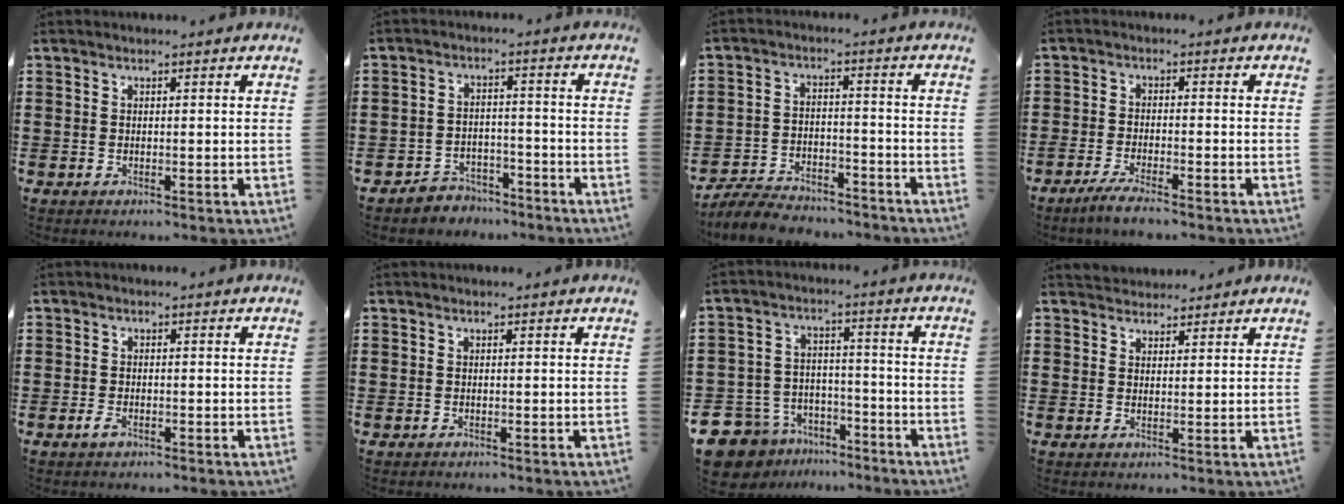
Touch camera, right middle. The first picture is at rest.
{"total": 3.7, "force": [-3.6, 1.0, -0.3], "torque": [-0.004, 0.004, -0.077]}
{"total": 6.2, "force": [-5.9, 1.2, 1.4], "torque": [-0.030, 0.010, -0.117]}
{"total": 3.4, "force": [-2.9, 0.1, 1.7], "torque": [-0.036, -0.003, -0.058]}
{"total": 1.5, "force": [-0.9, 0.6, 1.1], "torque": [-0.036, -0.006, -0.022]}
{"total": 0.0}
{"total": 7.8, "force": [-7.0, 3.3, 0.7], "torque": [-0.050, 0.015, -0.146]}
{"total": 2.4, "force": [2.3, 0.5, -0.5], "torque": [0.001, -0.003, 0.046]}